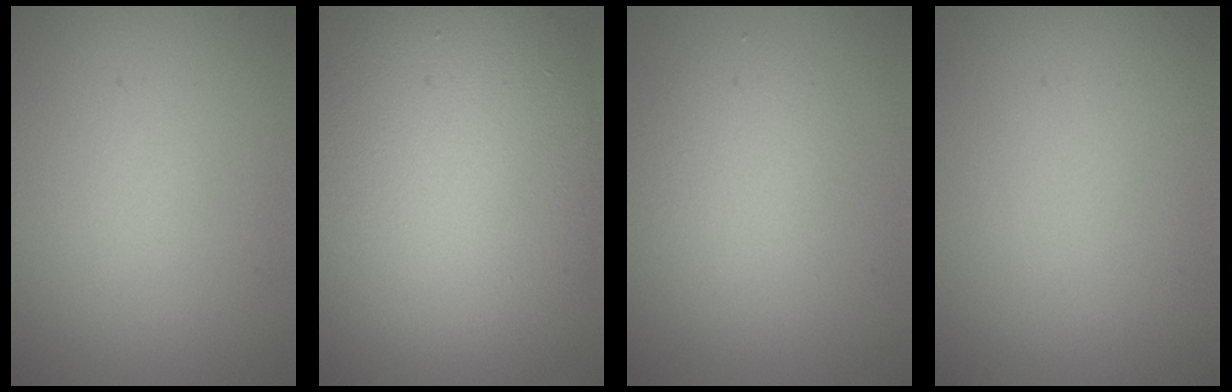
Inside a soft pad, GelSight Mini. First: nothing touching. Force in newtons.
{"total": 15.3, "press": 15.3, "slide": 0.8}
{"total": 2.7, "press": 2.7, "slide": 0.2}
{"total": 0.0}